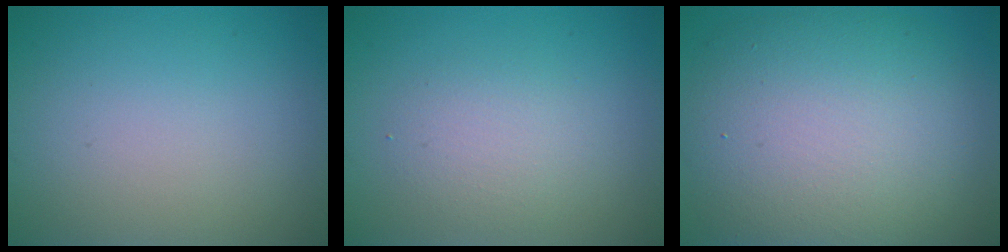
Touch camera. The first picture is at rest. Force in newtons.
{"total": 2.4, "press": 2.4, "slide": 0.0}
{"total": 11.6, "press": 11.6, "slide": 0.7}